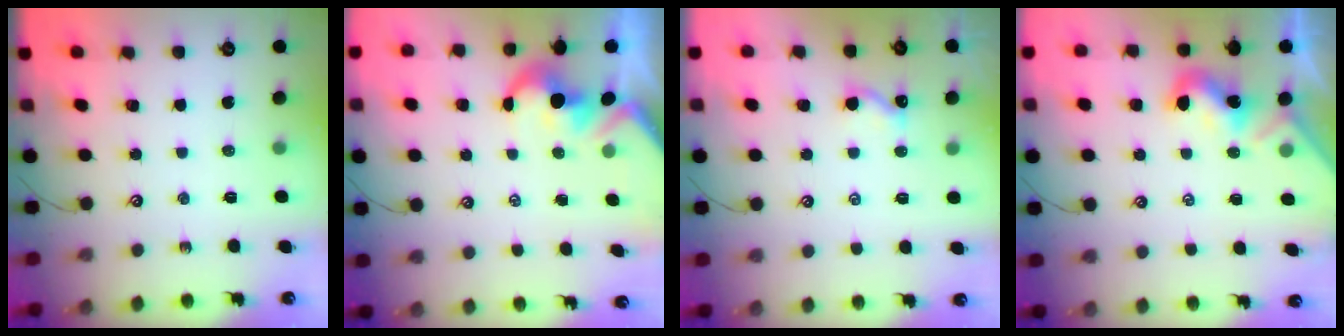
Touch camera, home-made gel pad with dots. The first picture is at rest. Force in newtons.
{"total": 1.7, "press": 1.4, "slide": 1.0}
{"total": 1.9, "press": 1.9, "slide": 0.3}
{"total": 1.8, "press": 1.8, "slide": 0.5}